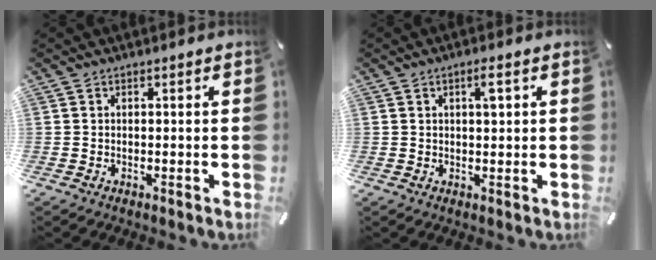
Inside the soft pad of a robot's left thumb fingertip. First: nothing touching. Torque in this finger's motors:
{"motor_torque": [0.14, -0.30, 0.05, 0.16, 0.01]}